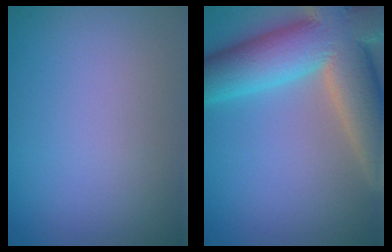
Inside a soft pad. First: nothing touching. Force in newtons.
{"total": 13.4, "press": 13.3, "slide": 1.1}